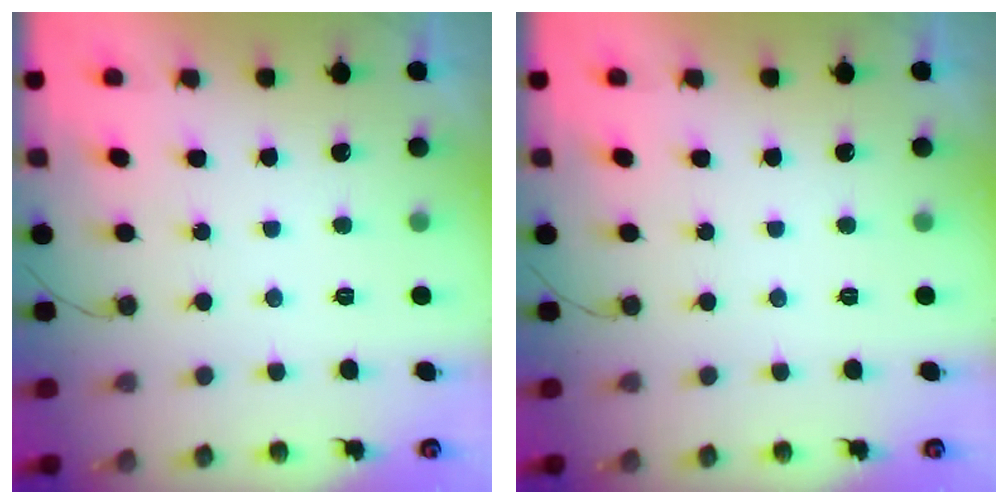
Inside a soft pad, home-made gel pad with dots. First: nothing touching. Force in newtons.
{"total": 0.0}